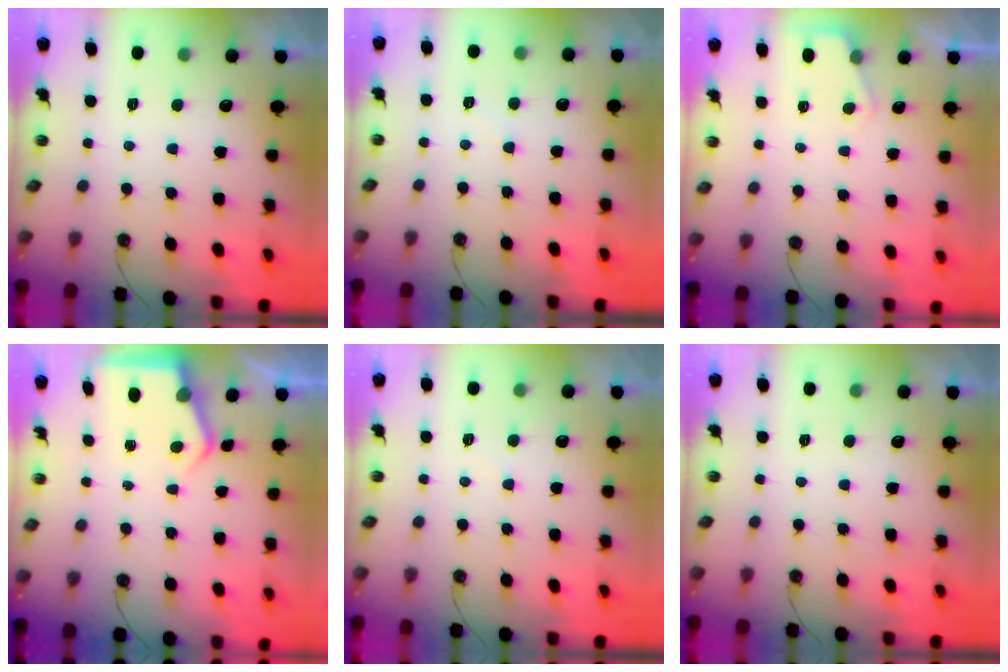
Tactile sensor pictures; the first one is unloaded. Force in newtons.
{"total": 3.1, "press": 3.1, "slide": 0.6}
{"total": 2.7, "press": 2.7, "slide": 0.4}
{"total": 4.8, "press": 4.7, "slide": 0.7}
{"total": 2.8, "press": 2.8, "slide": 0.3}
{"total": 0.0}